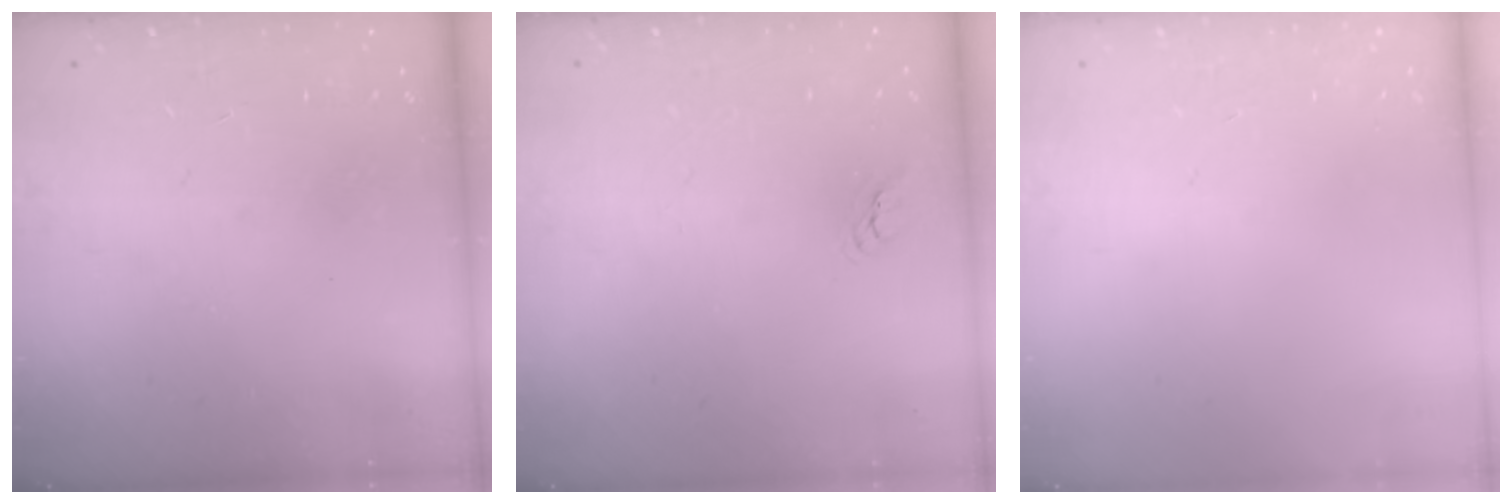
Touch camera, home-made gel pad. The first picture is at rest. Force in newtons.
{"total": 1.9, "press": 1.9, "slide": 0.2}
{"total": 0.0}